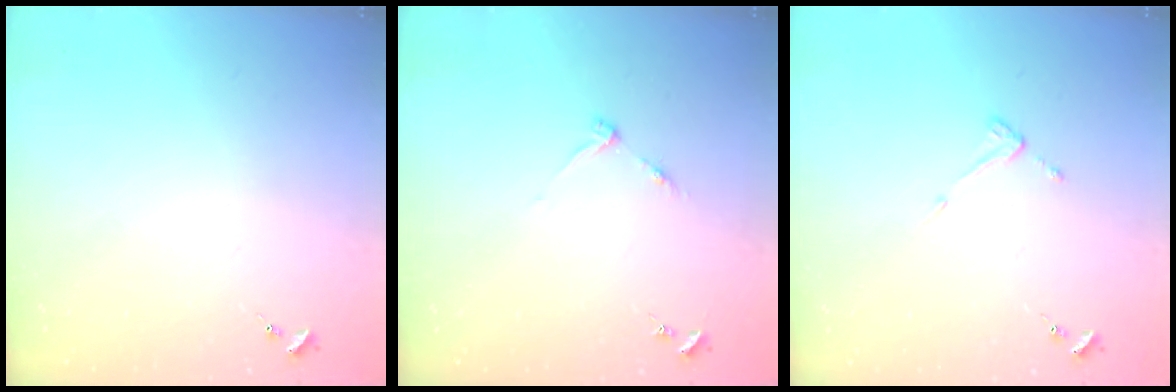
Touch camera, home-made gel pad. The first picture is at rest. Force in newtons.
{"total": 4.6, "press": 4.6, "slide": 0.5}
{"total": 3.8, "press": 3.8, "slide": 0.4}